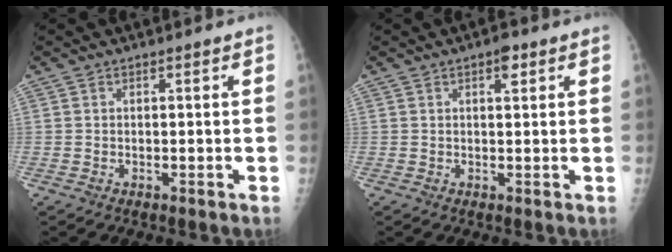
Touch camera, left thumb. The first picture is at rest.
{"total": 2.4, "force": [1.3, 1.0, 1.8], "torque": [-0.018, -0.003, 0.017]}